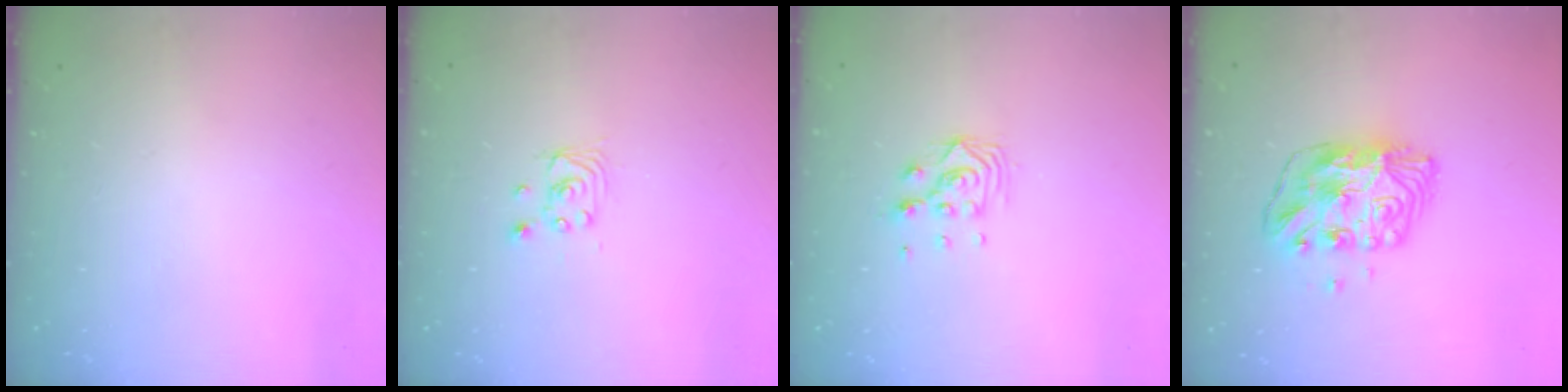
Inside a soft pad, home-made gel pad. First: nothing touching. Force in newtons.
{"total": 2.5, "press": 2.5, "slide": 0.1}
{"total": 7.8, "press": 7.8, "slide": 0.7}
{"total": 9.9, "press": 9.9, "slide": 0.9}